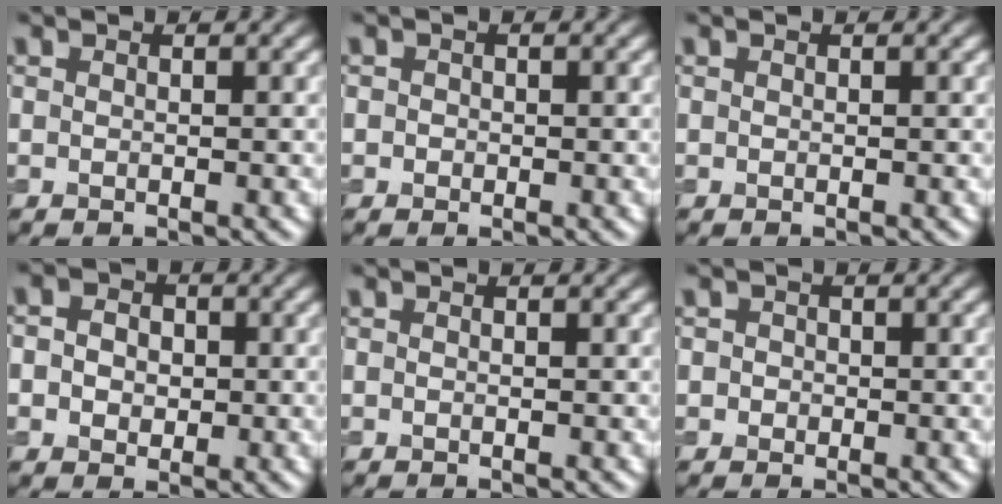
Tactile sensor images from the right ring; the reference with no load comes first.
{"total": 0.6, "force": [0.0, 0.6, 0.2], "torque": [0.002, -0.005, -0.003]}
{"total": 0.0}
{"total": 4.4, "force": [0.6, 3.7, 2.3], "torque": [-0.024, 0.025, -0.024]}
{"total": 0.0}
{"total": 1.5, "force": [0.2, 1.4, 0.5], "torque": [0.009, 0.005, -0.009]}